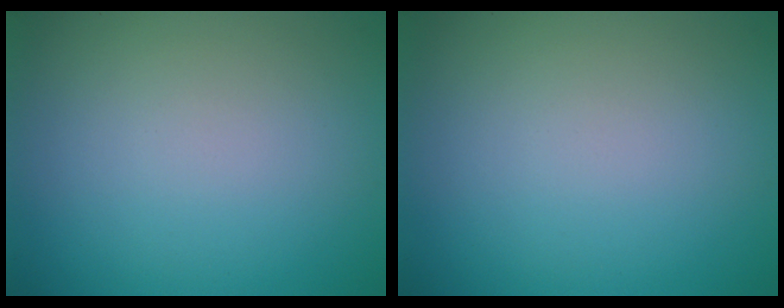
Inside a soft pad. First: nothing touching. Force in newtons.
{"total": 0.0}